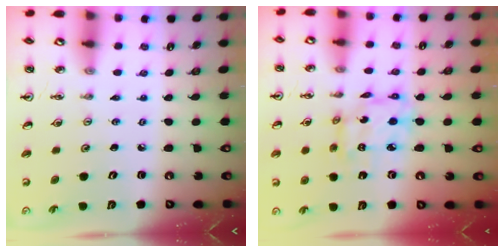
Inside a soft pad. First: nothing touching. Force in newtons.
{"total": 8.3, "press": 8.2, "slide": 0.6}